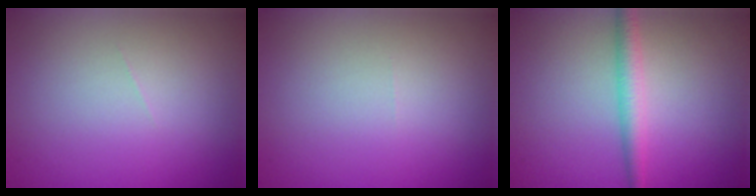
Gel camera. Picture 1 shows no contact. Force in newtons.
{"total": 0.0}
{"total": 2.5, "press": 2.5, "slide": 0.0}